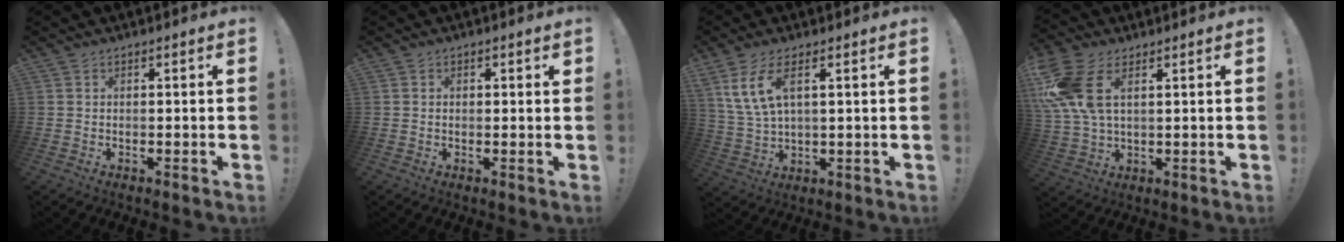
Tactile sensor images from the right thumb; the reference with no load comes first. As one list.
[{"total": 1.0, "force": [0.5, 0.8, 0.3], "torque": [0.008, -0.003, 0.005]}, {"total": 8.7, "force": [4.3, 3.5, 6.8], "torque": [-0.141, -0.008, 0.084]}, {"total": 13.8, "force": [4.7, 8.0, 10.2], "torque": [-0.208, -0.011, 0.091]}]